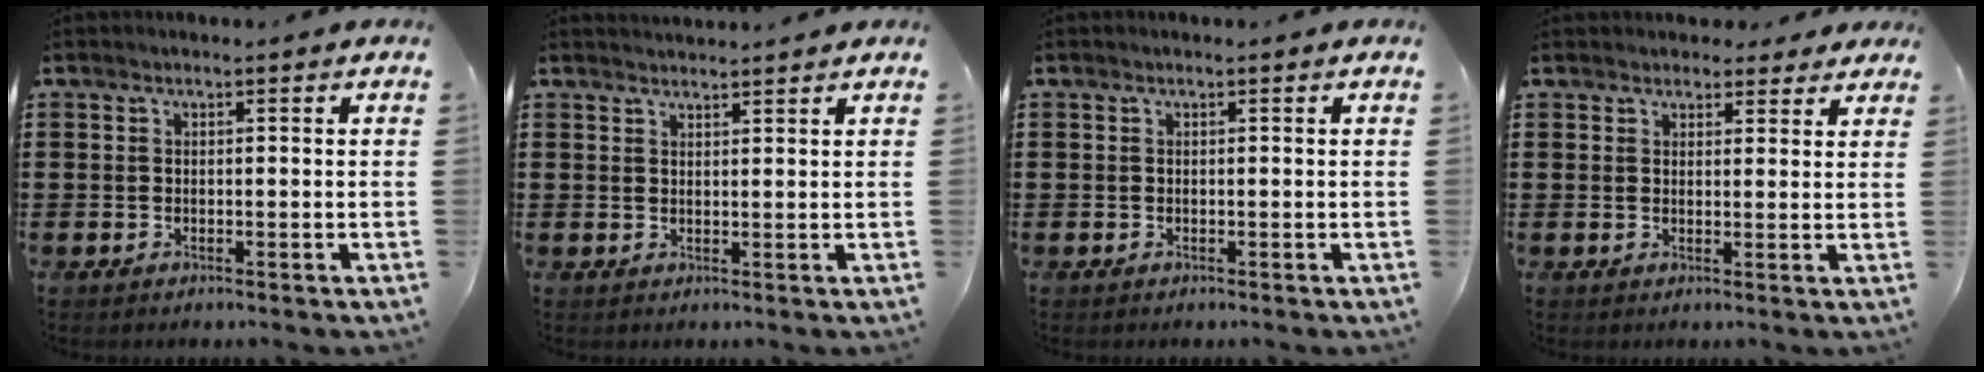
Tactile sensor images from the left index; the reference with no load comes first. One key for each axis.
{"total": 1.6, "fx": 1.6, "fy": -0.1, "fz": 0.0, "tx": -0.002, "ty": 0.001, "tz": 0.032}
{"total": 0.0}
{"total": 2.9, "fx": 2.6, "fy": 1.1, "fz": 0.3, "tx": -0.006, "ty": -0.005, "tz": 0.048}